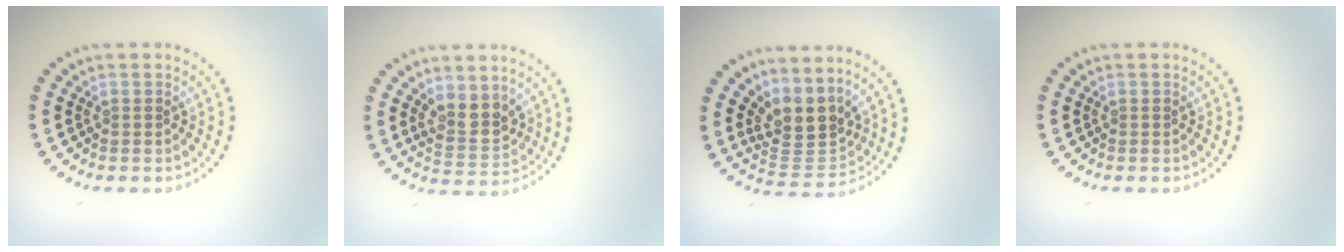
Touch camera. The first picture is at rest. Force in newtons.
{"total": 3.2, "press": 2.9, "slide": 1.3}
{"total": 3.8, "press": 2.9, "slide": 2.5}
{"total": 0.0}